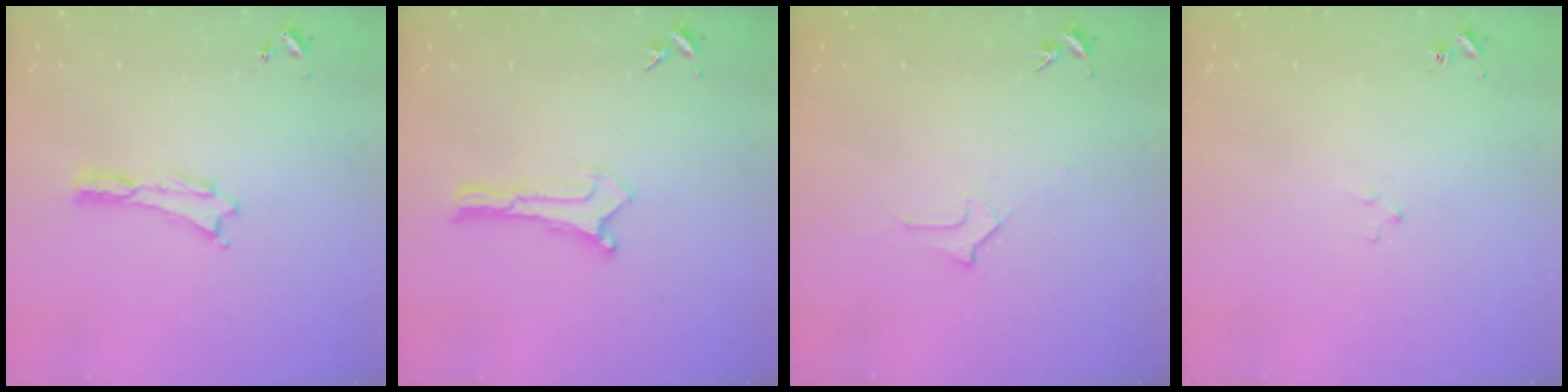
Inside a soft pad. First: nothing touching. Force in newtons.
{"total": 0.0}
{"total": 1.6, "press": 1.6, "slide": 0.1}
{"total": 1.5, "press": 1.5, "slide": 0.2}